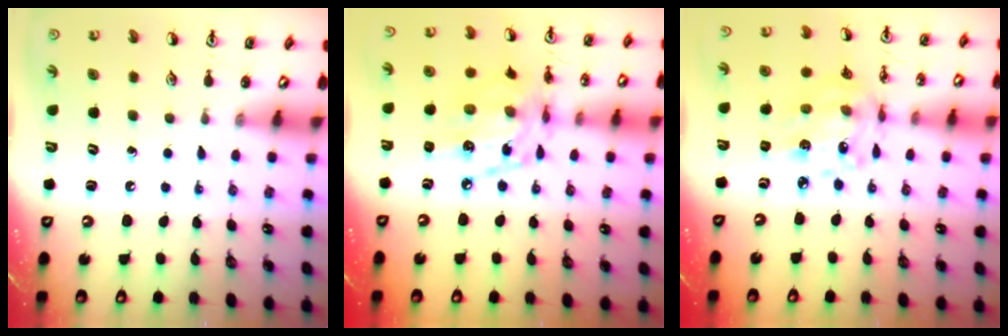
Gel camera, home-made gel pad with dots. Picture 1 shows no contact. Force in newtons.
{"total": 14.0, "press": 14.0, "slide": 0.9}
{"total": 12.9, "press": 12.4, "slide": 3.4}